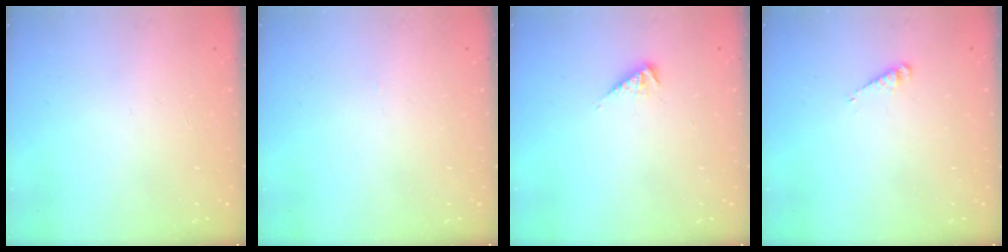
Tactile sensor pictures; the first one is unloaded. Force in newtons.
{"total": 0.0}
{"total": 3.0, "press": 3.0, "slide": 0.6}
{"total": 2.7, "press": 2.7, "slide": 0.3}